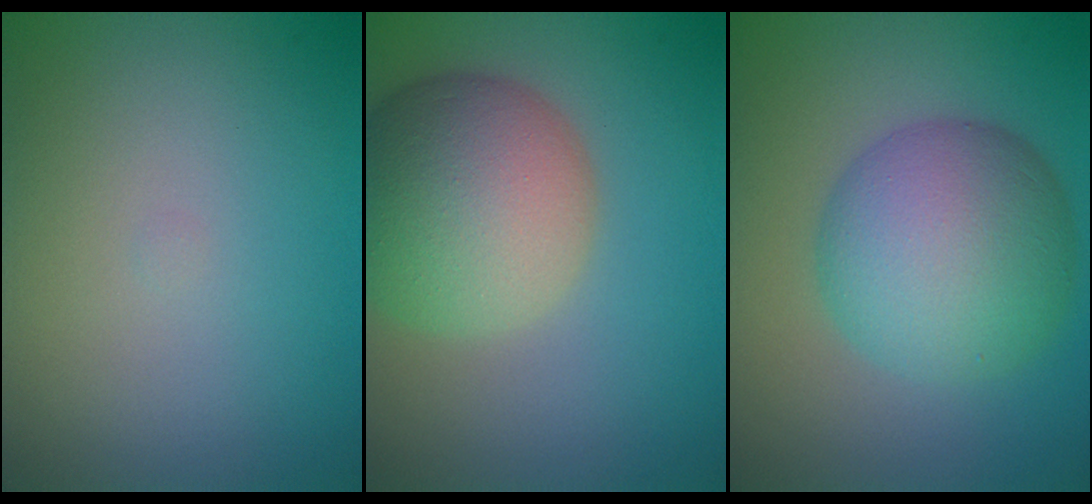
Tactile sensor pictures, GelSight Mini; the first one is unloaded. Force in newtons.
{"total": 9.0, "press": 9.0, "slide": 0.4}
{"total": 8.9, "press": 8.9, "slide": 0.1}